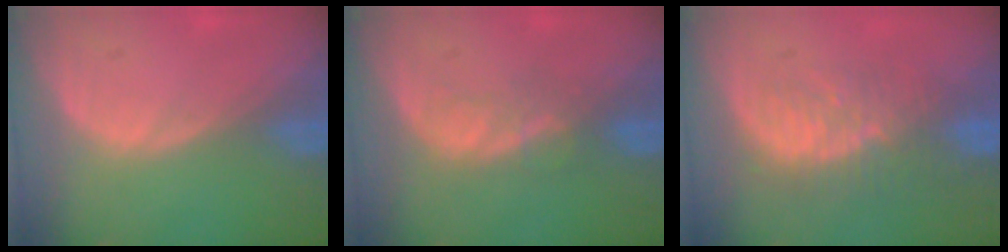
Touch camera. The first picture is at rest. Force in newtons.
{"total": 3.3, "press": 3.3, "slide": 0.5}
{"total": 8.7, "press": 8.0, "slide": 3.6}